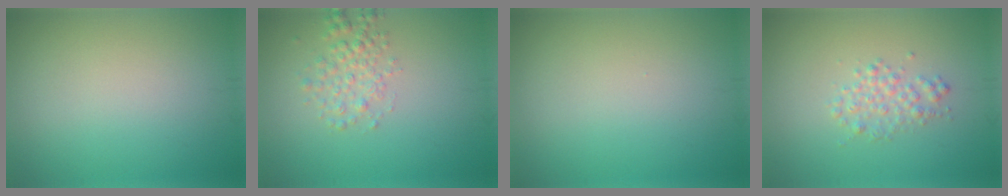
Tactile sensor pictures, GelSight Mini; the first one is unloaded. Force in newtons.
{"total": 2.3, "press": 2.3, "slide": 0.1}
{"total": 0.0}
{"total": 2.0, "press": 2.0, "slide": 0.0}